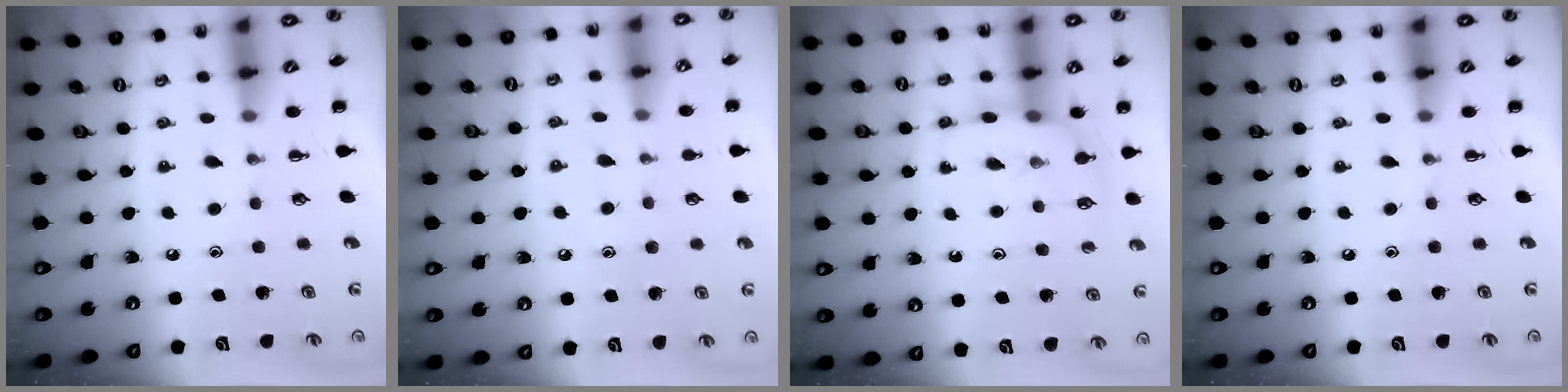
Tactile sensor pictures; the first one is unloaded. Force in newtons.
{"total": 6.9, "press": 6.6, "slide": 1.9}
{"total": 8.1, "press": 8.0, "slide": 1.0}
{"total": 0.0}